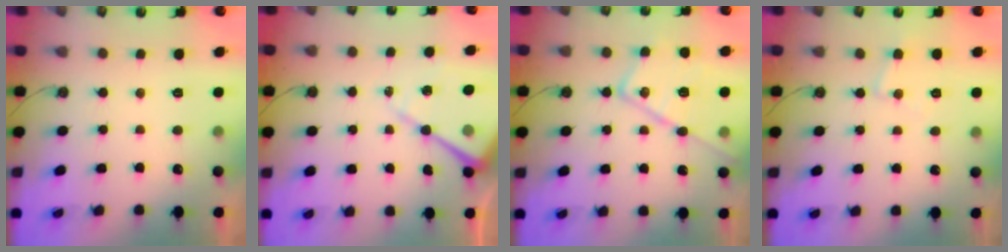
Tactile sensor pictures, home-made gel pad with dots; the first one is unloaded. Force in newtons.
{"total": 13.0, "press": 13.0, "slide": 1.1}
{"total": 18.1, "press": 18.0, "slide": 1.6}
{"total": 5.7, "press": 5.7, "slide": 0.4}